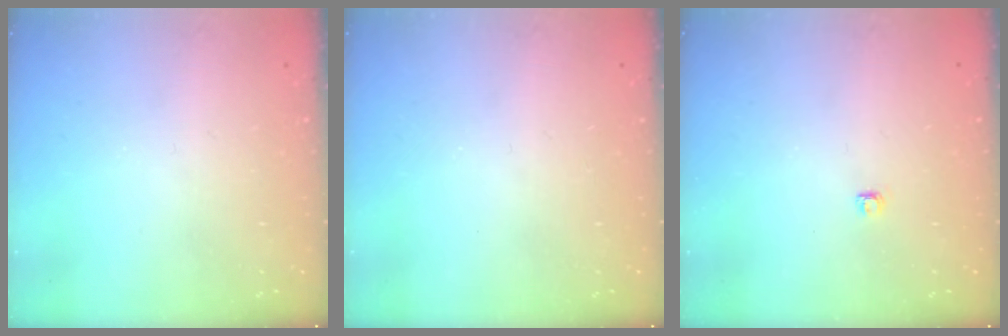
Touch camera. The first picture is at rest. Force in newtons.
{"total": 0.0}
{"total": 2.8, "press": 2.8, "slide": 0.4}